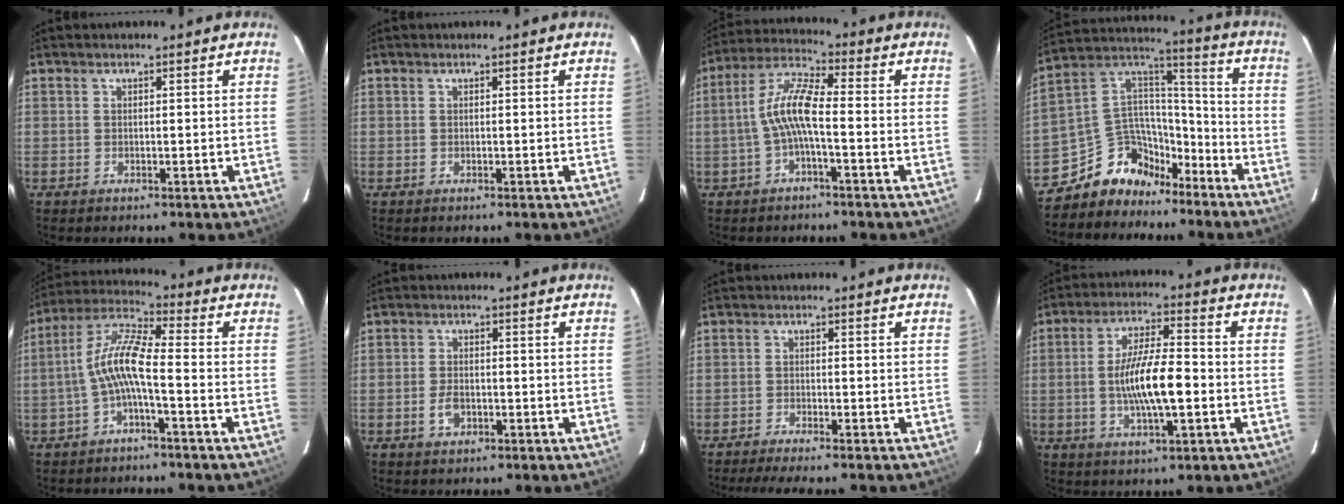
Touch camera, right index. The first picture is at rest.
{"total": 0.0}
{"total": 7.7, "force": [-1.7, 1.5, 7.4], "torque": [-0.167, 0.017, -0.032]}
{"total": 13.1, "force": [-9.5, 8.3, 3.6], "torque": [-0.084, 0.070, -0.161]}
{"total": 8.3, "force": [-2.5, 1.2, 7.9], "torque": [-0.182, 0.018, -0.047]}
{"total": 3.4, "force": [-1.4, 2.1, 2.3], "torque": [-0.047, 0.000, -0.023]}
{"total": 6.0, "force": [-5.3, -0.2, 2.9], "torque": [-0.064, -0.014, -0.084]}
{"total": 11.5, "force": [-1.9, 2.8, 11.0], "torque": [-0.204, -0.002, -0.032]}